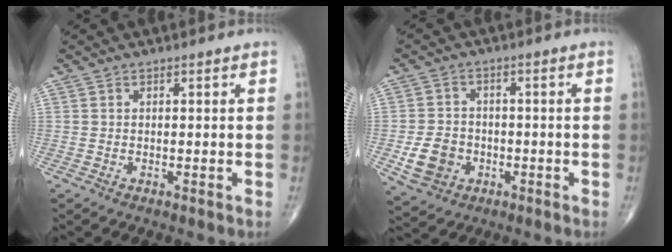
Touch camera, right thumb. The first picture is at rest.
{"total": 7.2, "force": [-2.1, 6.0, 3.4], "torque": [-0.048, 0.011, -0.032]}